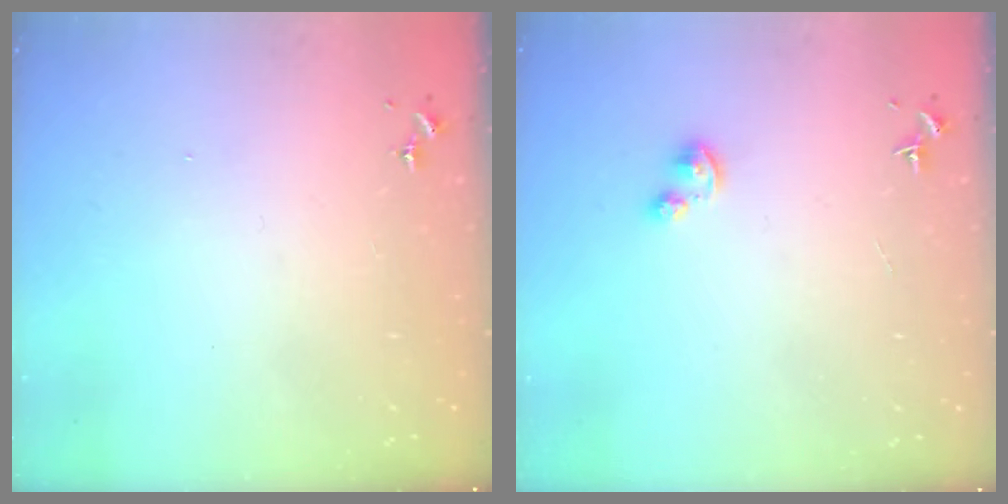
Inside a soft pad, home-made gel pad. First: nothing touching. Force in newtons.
{"total": 2.9, "press": 2.9, "slide": 0.1}